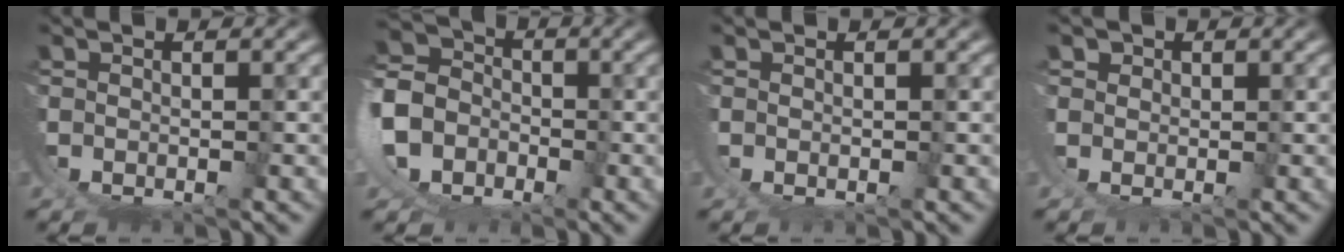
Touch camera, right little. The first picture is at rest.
{"total": 9.3, "force": [-0.3, 8.5, 3.9], "torque": [-0.114, -0.020, -0.015]}
{"total": 0.7, "force": [0.4, 0.1, 0.6], "torque": [-0.018, -0.005, 0.009]}
{"total": 1.5, "force": [1.1, 0.8, 0.7], "torque": [-0.024, -0.003, 0.024]}